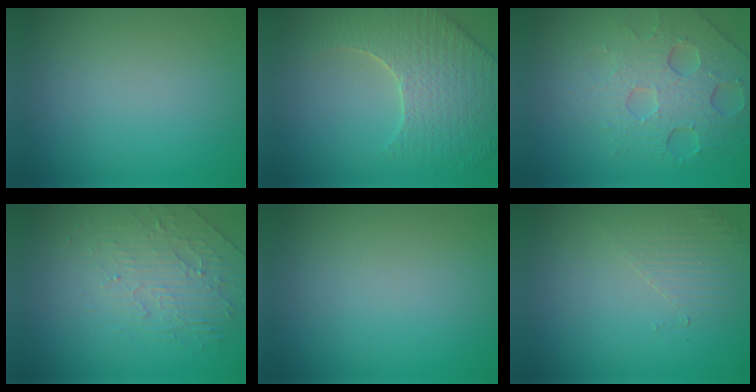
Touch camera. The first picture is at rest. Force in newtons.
{"total": 6.6, "press": 5.4, "slide": 3.8}
{"total": 6.9, "press": 4.9, "slide": 4.9}
{"total": 2.5, "press": 1.8, "slide": 1.6}
{"total": 0.0}
{"total": 1.6, "press": 0.7, "slide": 1.4}